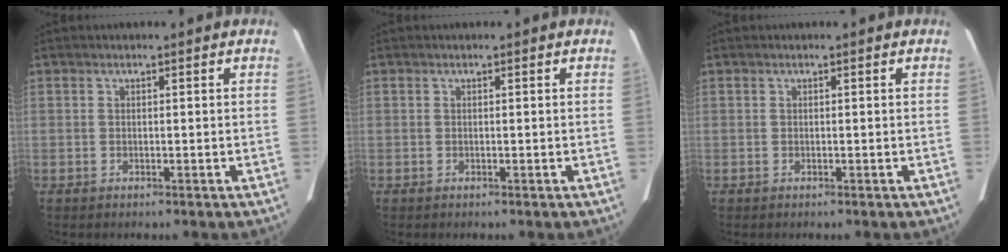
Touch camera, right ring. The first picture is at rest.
{"total": 0.0}
{"total": 0.0}